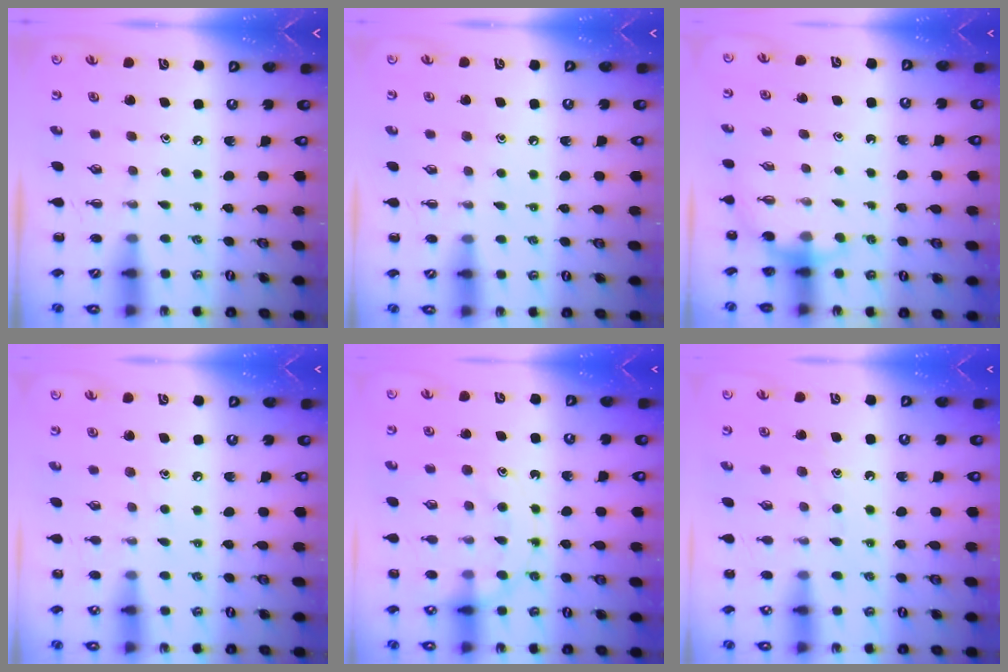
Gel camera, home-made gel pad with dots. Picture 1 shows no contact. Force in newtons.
{"total": 6.8, "press": 6.6, "slide": 1.7}
{"total": 4.6, "press": 4.5, "slide": 1.0}
{"total": 7.7, "press": 7.4, "slide": 1.8}
{"total": 14.1, "press": 14.0, "slide": 1.6}
{"total": 10.0, "press": 10.0, "slide": 1.4}